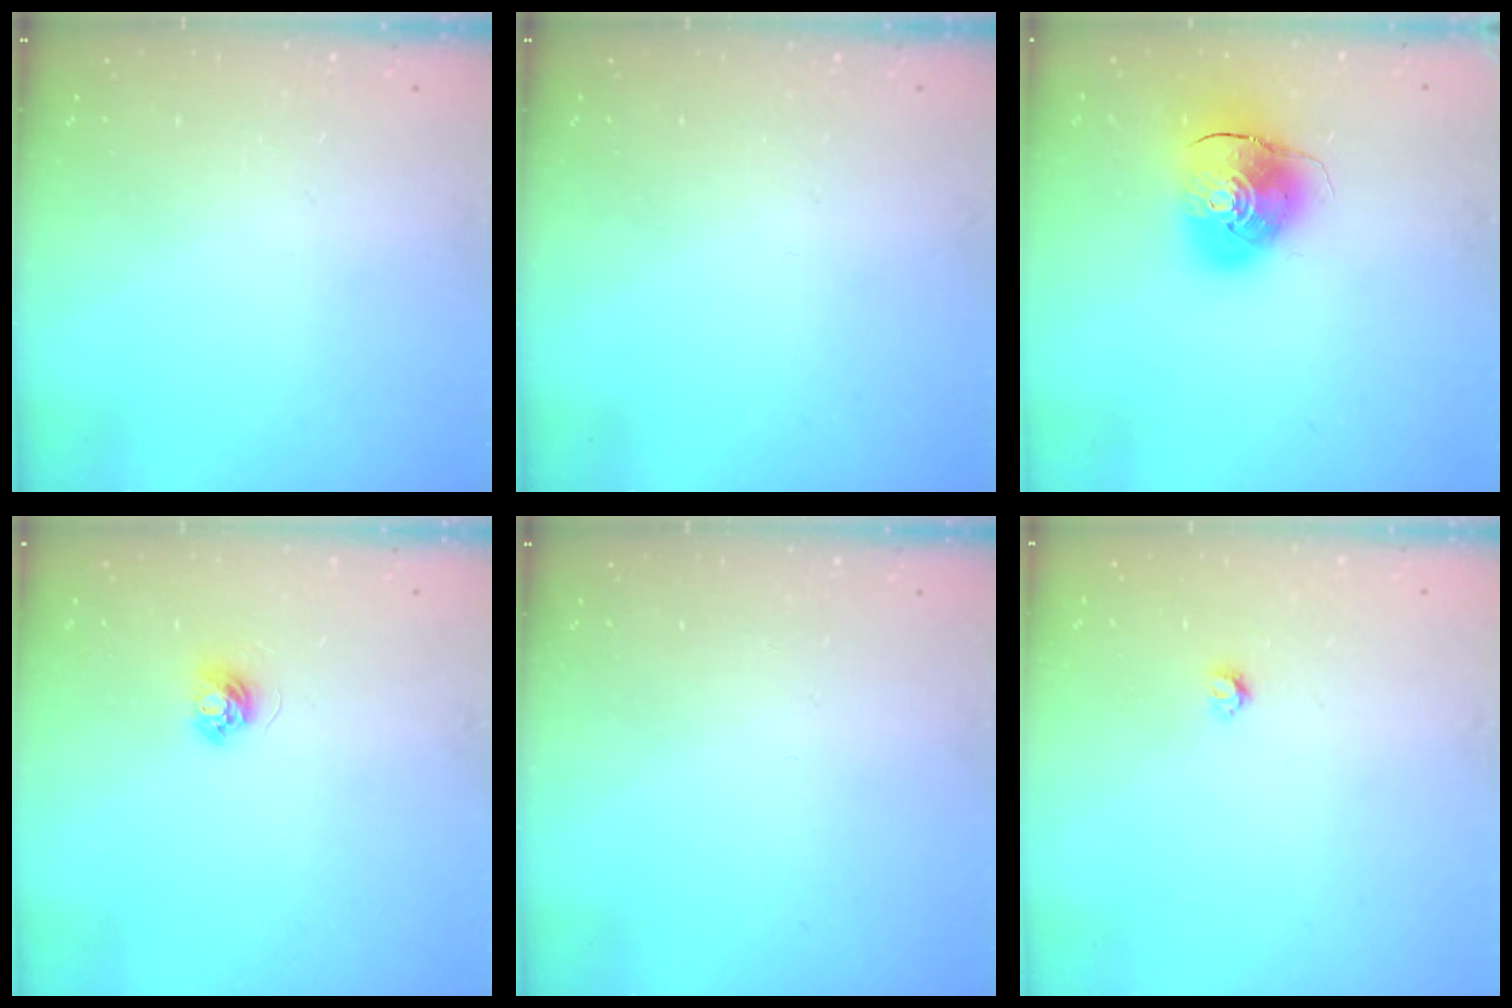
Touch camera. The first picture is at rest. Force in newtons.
{"total": 0.0}
{"total": 10.1, "press": 10.0, "slide": 1.6}
{"total": 4.0, "press": 4.0, "slide": 0.4}
{"total": 0.0}
{"total": 3.2, "press": 3.2, "slide": 0.3}